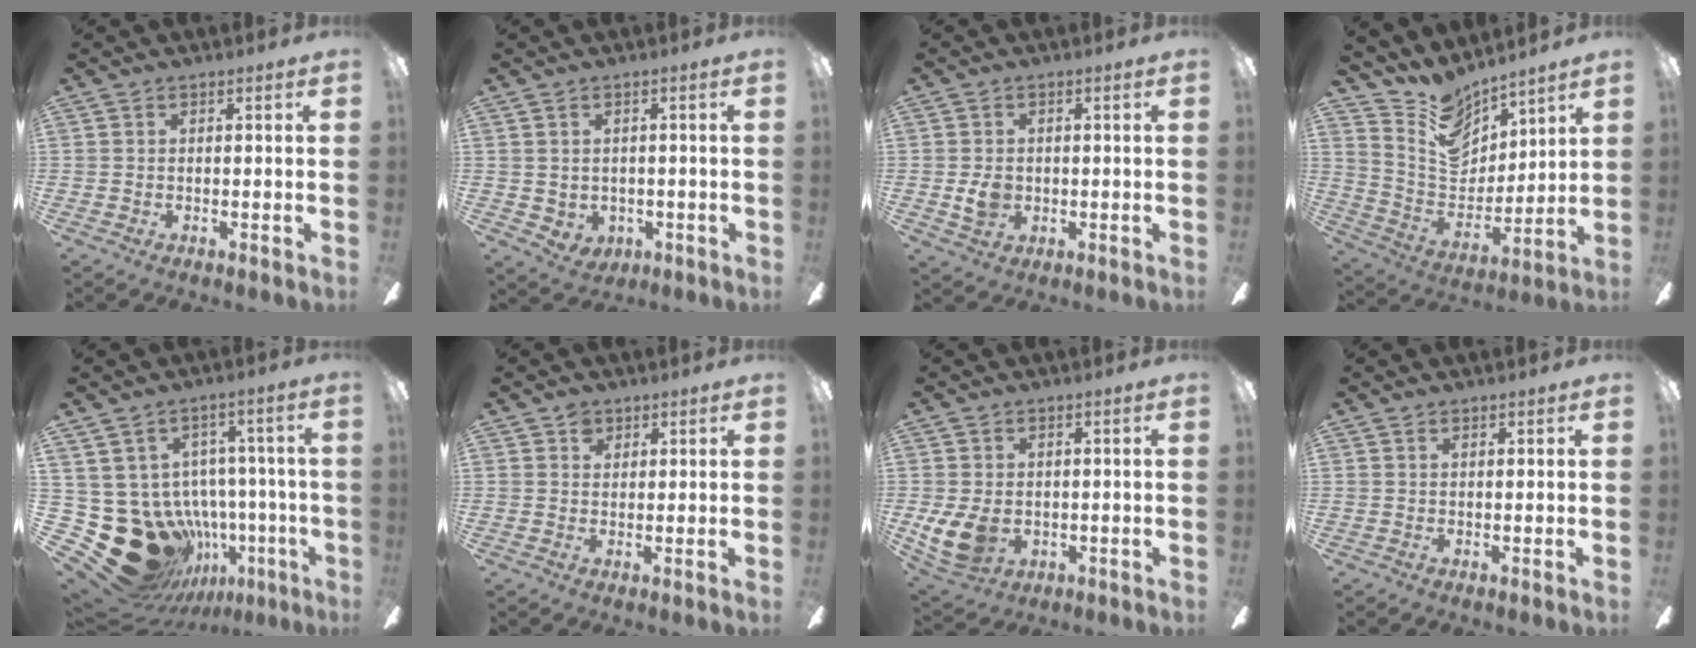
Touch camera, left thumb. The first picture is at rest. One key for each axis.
{"total": 2.7, "fx": 1.3, "fy": 2.3, "fz": 0.6, "tx": -0.020, "ty": -0.006, "tz": 0.025}
{"total": 4.5, "fx": -0.2, "fy": 3.7, "fz": 2.6, "tx": -0.037, "ty": 0.001, "tz": -0.004}
{"total": 11.7, "fx": 9.6, "fy": 5.9, "fz": 3.3, "tx": -0.082, "ty": -0.079, "tz": 0.183}
{"total": 19.5, "fx": -5.5, "fy": 15.7, "fz": 10.1, "tx": -0.216, "ty": 0.004, "tz": -0.040}
{"total": 2.9, "fx": 1.9, "fy": 2.0, "fz": 0.9, "tx": -0.005, "ty": -0.003, "tz": 0.032}
{"total": 8.6, "fx": -0.7, "fy": 6.3, "fz": 5.7, "tx": -0.135, "ty": -0.007, "tz": -0.009}
{"total": 0.7, "fx": 0.6, "fy": 0.3, "fz": 0.3, "tx": -0.007, "ty": 0.002, "tz": 0.010}